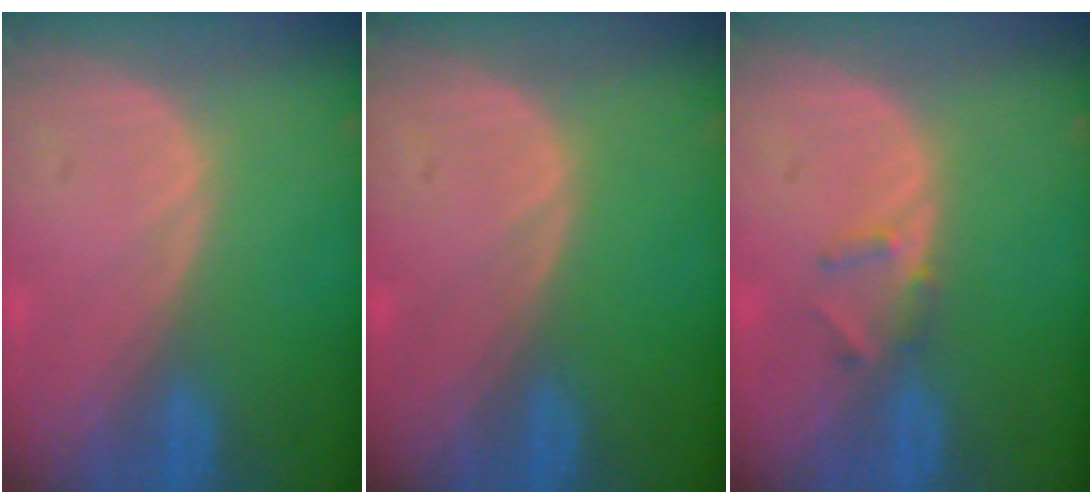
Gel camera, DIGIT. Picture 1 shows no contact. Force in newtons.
{"total": 0.0}
{"total": 1.9, "press": 1.7, "slide": 0.9}